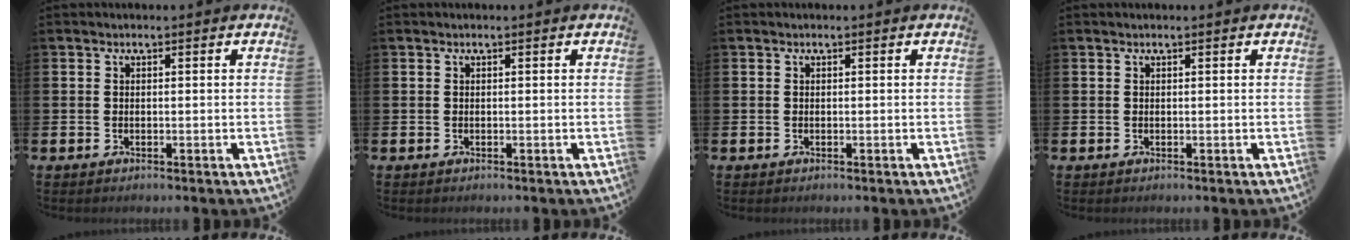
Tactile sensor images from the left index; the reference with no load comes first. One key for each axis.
{"total": 0.0}
{"total": 0.0}
{"total": 0.0}